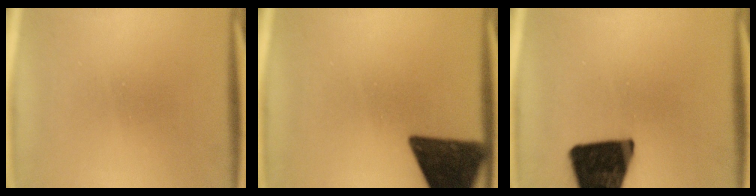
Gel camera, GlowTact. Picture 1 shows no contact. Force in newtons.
{"total": 12.5}
{"total": 19.8}